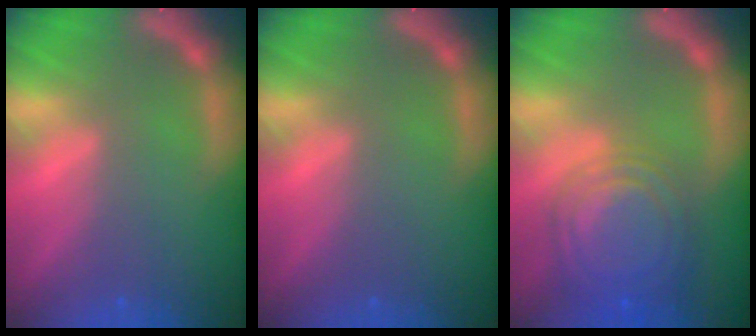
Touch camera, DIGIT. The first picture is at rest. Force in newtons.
{"total": 0.0}
{"total": 10.0}